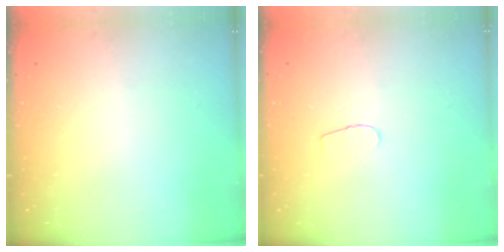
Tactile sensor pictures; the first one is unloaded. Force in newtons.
{"total": 3.1, "press": 3.1, "slide": 0.3}